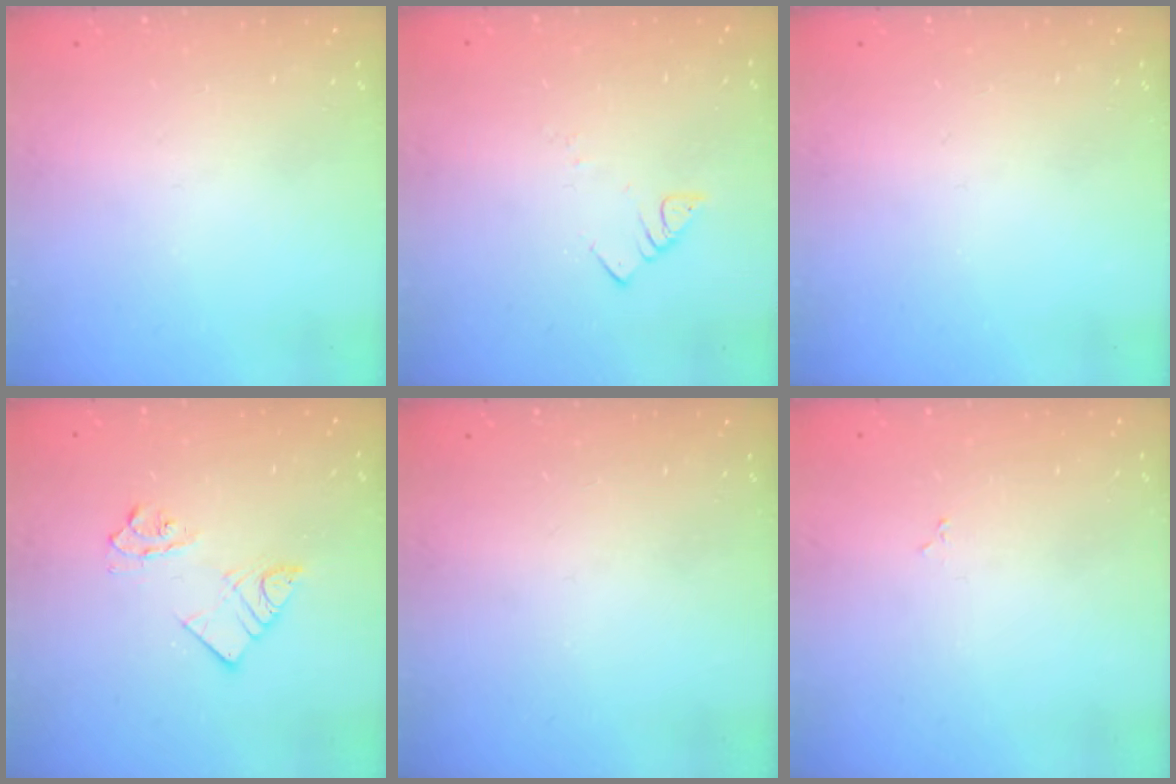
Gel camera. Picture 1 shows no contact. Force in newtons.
{"total": 3.4, "press": 3.4, "slide": 0.3}
{"total": 0.0}
{"total": 7.1, "press": 7.1, "slide": 0.2}
{"total": 0.0}
{"total": 1.9, "press": 1.9, "slide": 0.3}